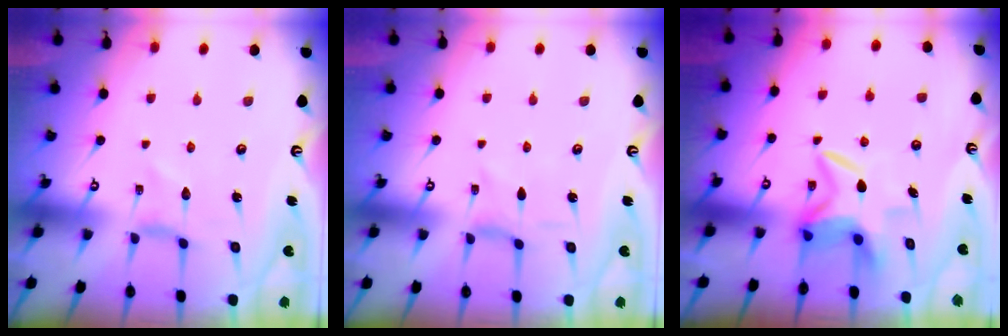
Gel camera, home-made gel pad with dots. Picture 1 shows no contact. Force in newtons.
{"total": 0.0}
{"total": 7.0, "press": 7.0, "slide": 0.7}